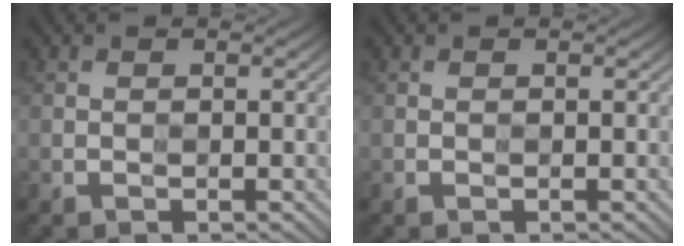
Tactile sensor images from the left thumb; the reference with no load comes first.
{"total": 0.0}